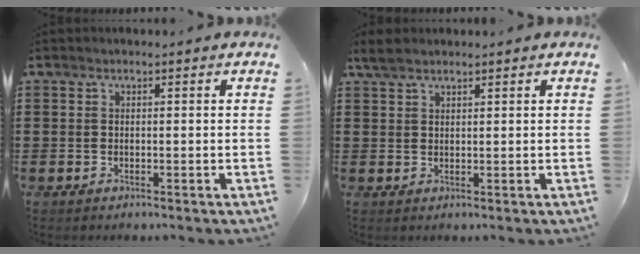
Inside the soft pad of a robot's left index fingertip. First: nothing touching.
{"total": 2.5, "force": [1.8, 0.8, 1.4], "torque": [-0.031, 0.004, 0.035]}